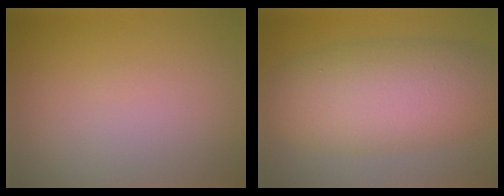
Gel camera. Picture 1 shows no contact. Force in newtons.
{"total": 9.3, "press": 9.3, "slide": 0.1}